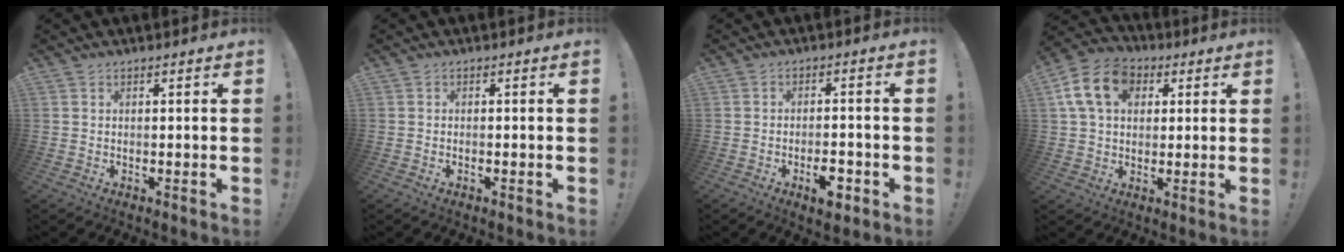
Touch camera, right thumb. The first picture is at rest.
{"total": 0.5, "force": [-0.5, 0.1, 0.2], "torque": [-0.011, 0.003, -0.007]}
{"total": 6.1, "force": [-3.1, 2.7, 4.6], "torque": [-0.069, 0.015, -0.048]}
{"total": 14.6, "force": [4.7, 10.6, 8.8], "torque": [-0.148, -0.003, 0.093]}